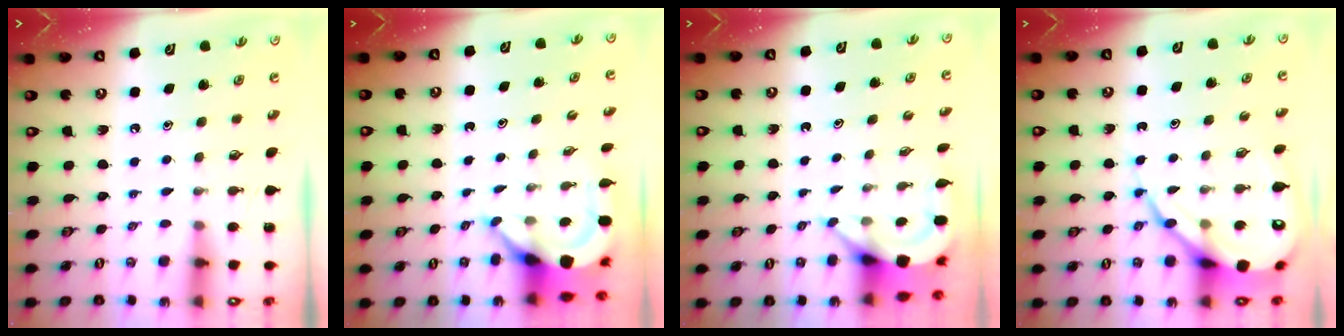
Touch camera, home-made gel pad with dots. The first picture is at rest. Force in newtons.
{"total": 6.0, "press": 6.0, "slide": 0.5}
{"total": 6.1, "press": 6.1, "slide": 0.4}
{"total": 12.4, "press": 12.3, "slide": 1.4}